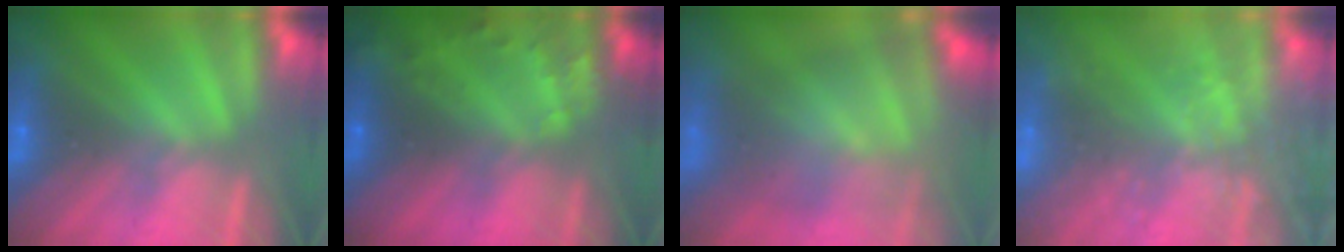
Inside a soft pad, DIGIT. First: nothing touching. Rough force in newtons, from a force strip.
{"total": 9.5}
{"total": 6.5}
{"total": 12.7}